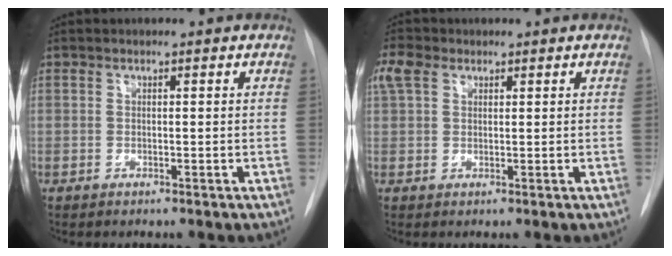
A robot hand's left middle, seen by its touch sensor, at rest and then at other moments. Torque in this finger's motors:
{"motor_torque": [0.40, -0.32, 0.31, 0.16]}